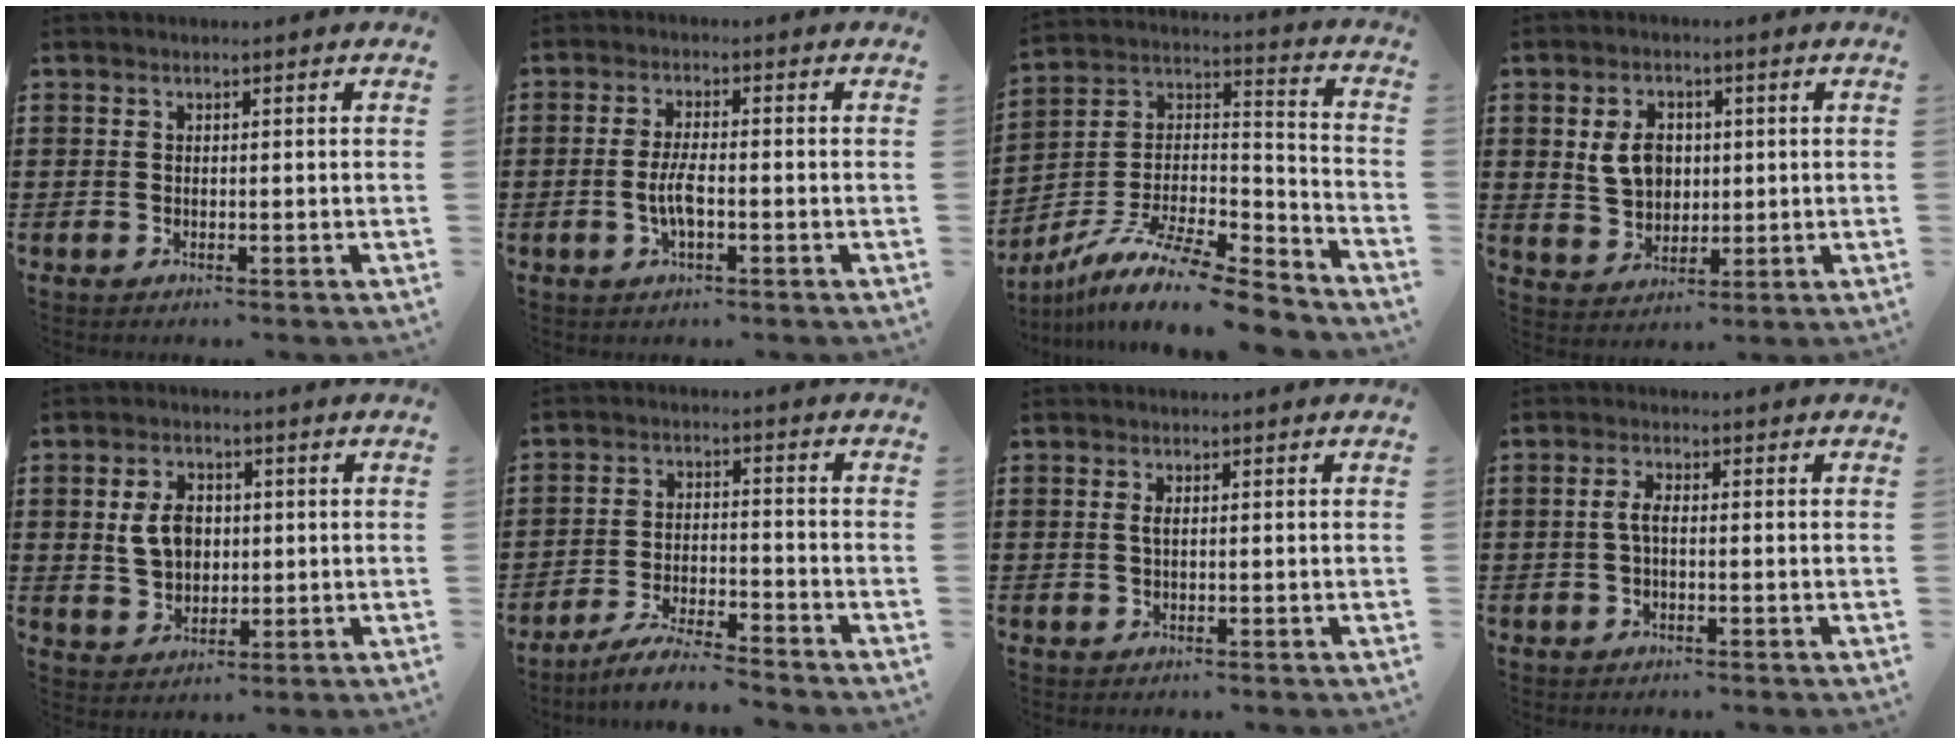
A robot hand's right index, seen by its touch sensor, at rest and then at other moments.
{"total": 4.3, "force": [-0.9, 1.2, 4.0], "torque": [-0.085, -0.001, -0.022]}
{"total": 12.2, "force": [-9.7, 2.4, 6.9], "torque": [-0.131, 0.017, -0.189]}
{"total": 6.0, "force": [1.0, 4.4, 3.9], "torque": [-0.088, 0.008, 0.012]}
{"total": 5.7, "force": [0.7, 4.0, 4.0], "torque": [-0.094, 0.005, 0.004]}
{"total": 5.6, "force": [-5.3, 0.0, 1.8], "torque": [-0.045, -0.006, -0.103]}
{"total": 1.1, "force": [0.1, 0.3, 1.0], "torque": [-0.021, 0.002, 0.002]}
{"total": 2.4, "force": [-0.5, 0.7, 2.2], "torque": [-0.057, -0.004, -0.015]}